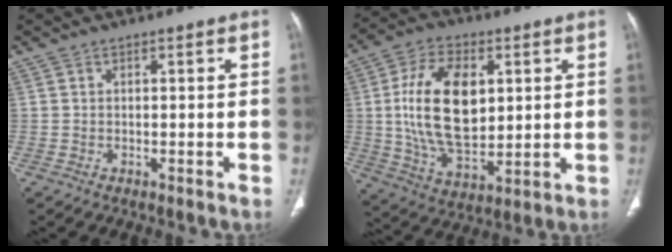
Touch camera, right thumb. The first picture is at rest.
{"total": 17.9, "force": [2.9, 10.2, 14.4], "torque": [-0.245, -0.012, 0.058]}